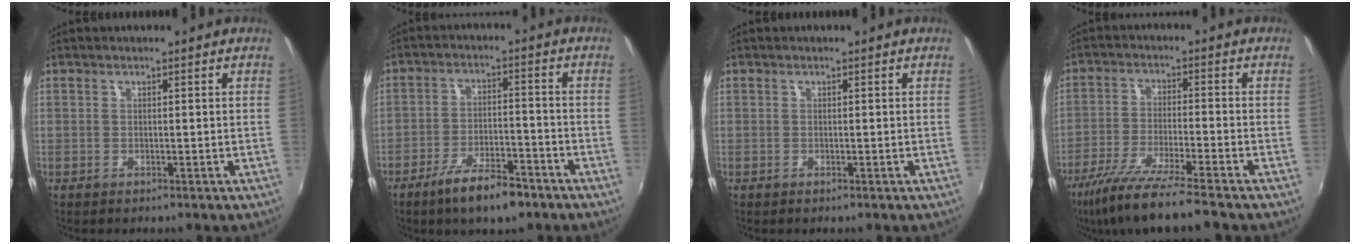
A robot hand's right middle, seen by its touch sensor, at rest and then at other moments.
{"total": 9.6, "force": [-6.8, 2.8, 6.1], "torque": [-0.126, -0.004, -0.111]}
{"total": 0.0}
{"total": 13.0, "force": [-10.6, -0.1, 7.5], "torque": [-0.162, -0.031, -0.189]}